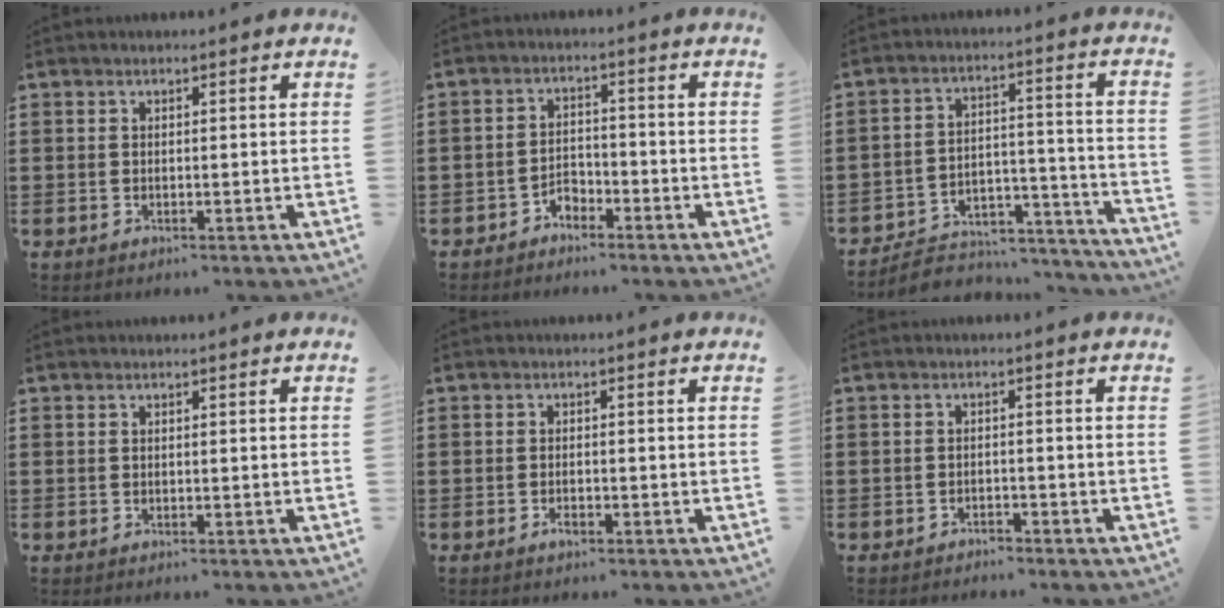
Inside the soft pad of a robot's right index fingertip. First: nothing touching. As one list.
[{"total": 2.7, "force": [-2.5, 1.1, 0.3], "torque": [-0.014, 0.004, -0.051]}, {"total": 5.6, "force": [-5.2, 1.9, 1.1], "torque": [-0.019, 0.012, -0.101]}, {"total": 0.0}, {"total": 1.4, "force": [-0.9, 0.4, 1.1], "torque": [-0.021, -0.003, -0.015]}, {"total": 1.6, "force": [-1.6, 0.1, 0.0], "torque": [-0.006, -0.002, -0.035]}]